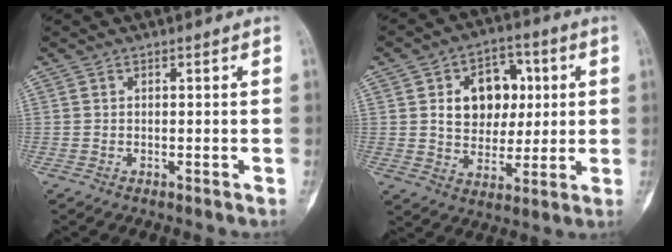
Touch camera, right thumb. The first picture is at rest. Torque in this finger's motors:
{"motor_torque": [1.07, 1.08, 0.54, -0.23, 0.04]}